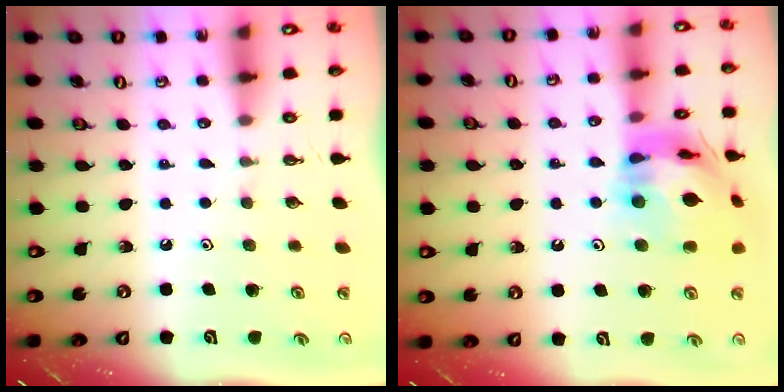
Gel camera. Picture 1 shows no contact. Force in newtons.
{"total": 16.0, "press": 15.9, "slide": 1.8}